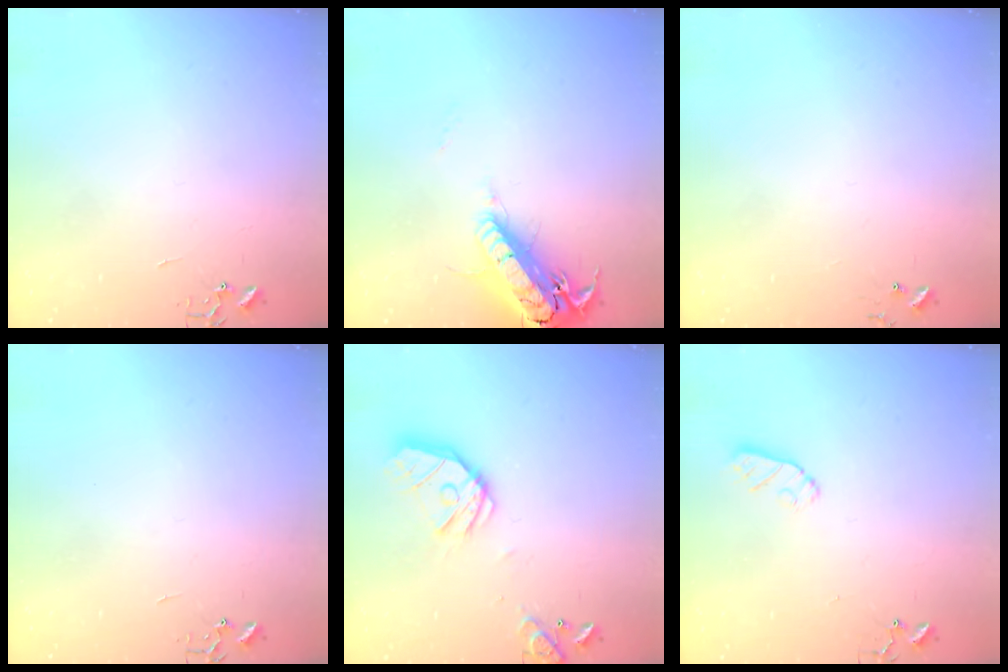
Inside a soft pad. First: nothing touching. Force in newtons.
{"total": 19.1, "press": 18.6, "slide": 4.1}
{"total": 5.1, "press": 5.0, "slide": 0.4}
{"total": 0.0}
{"total": 16.5, "press": 16.3, "slide": 2.2}
{"total": 6.5, "press": 6.5, "slide": 0.3}